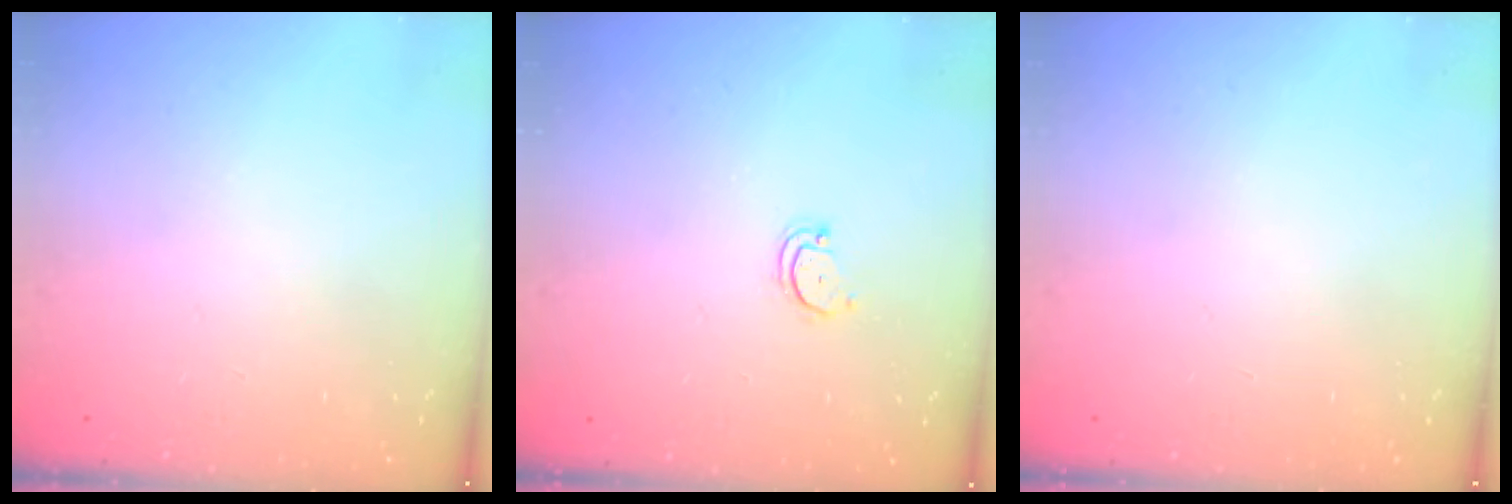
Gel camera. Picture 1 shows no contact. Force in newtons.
{"total": 3.0, "press": 3.0, "slide": 0.2}
{"total": 0.0}